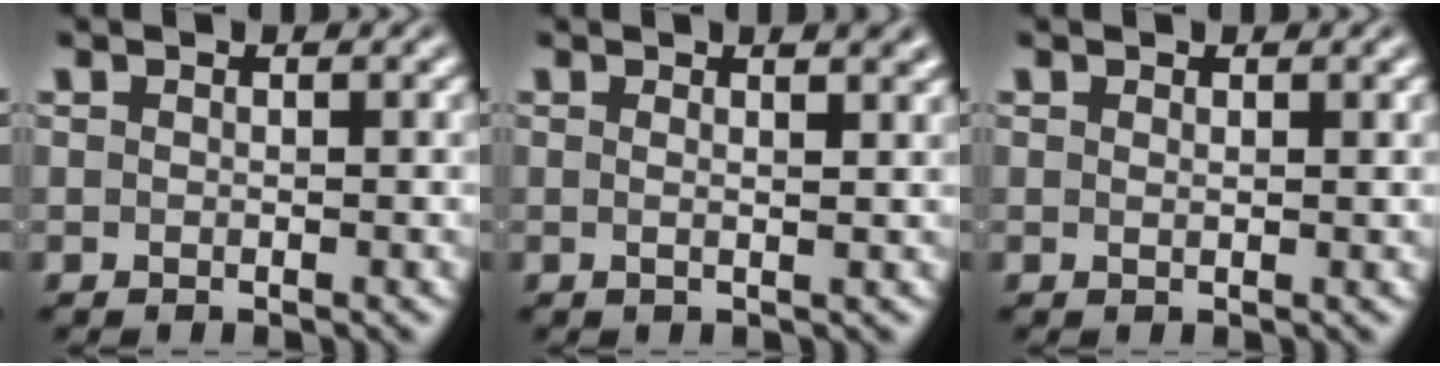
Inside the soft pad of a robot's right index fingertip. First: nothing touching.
{"total": 2.8, "force": [1.3, 0.1, 2.5], "torque": [-0.022, 0.000, 0.018]}
{"total": 0.7, "force": [0.4, -0.6, 0.3], "torque": [-0.003, -0.007, 0.011]}